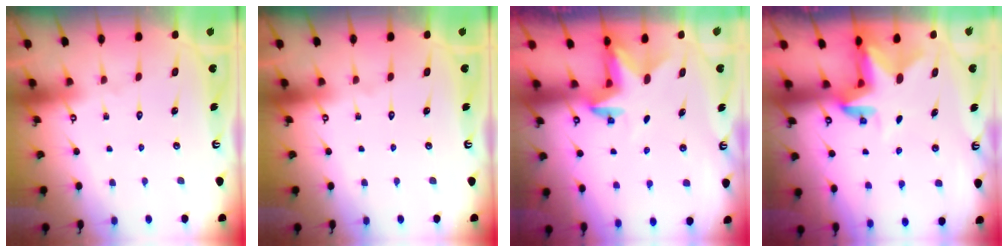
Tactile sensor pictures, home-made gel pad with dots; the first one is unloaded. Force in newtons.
{"total": 0.0}
{"total": 2.5, "press": 2.5, "slide": 0.4}
{"total": 3.0, "press": 3.0, "slide": 0.4}